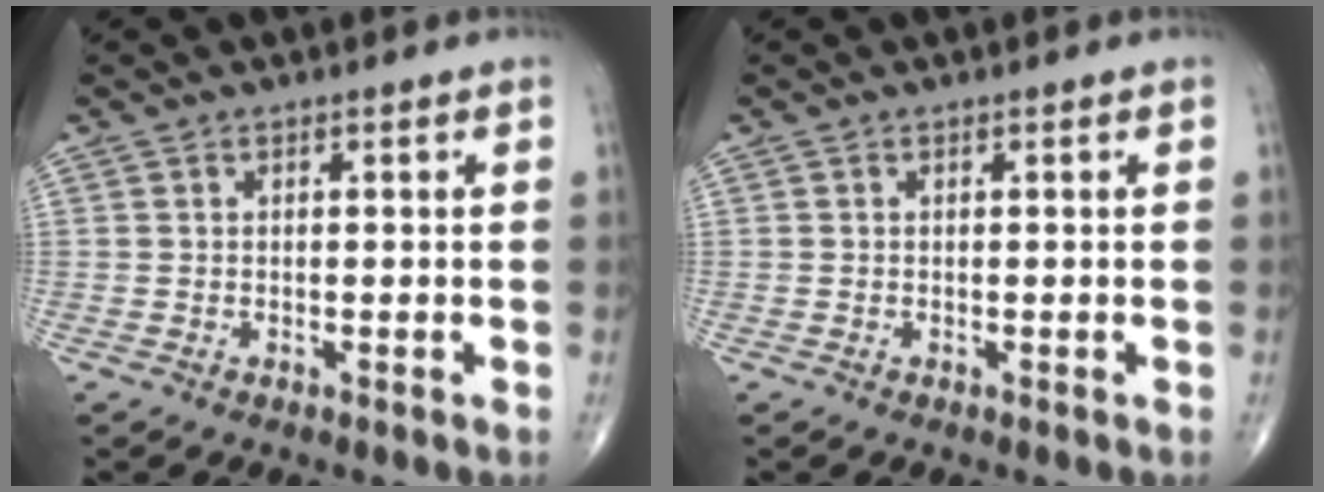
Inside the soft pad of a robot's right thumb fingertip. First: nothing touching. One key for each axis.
{"total": 0.0}